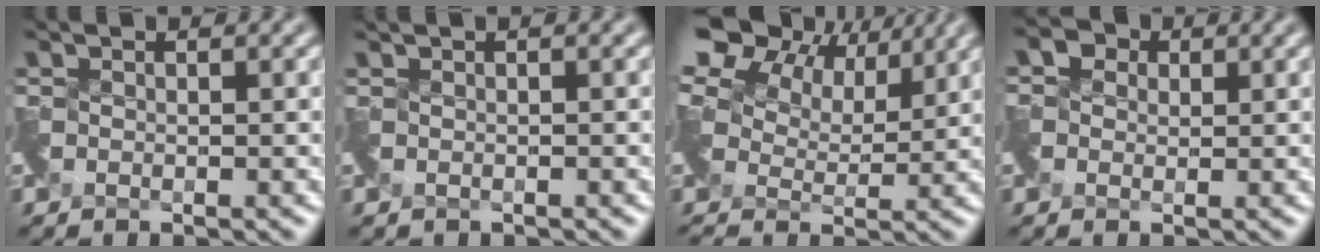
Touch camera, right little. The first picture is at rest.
{"total": 0.8, "force": [-0.1, 0.6, 0.6], "torque": [-0.012, -0.008, -0.003]}
{"total": 11.9, "force": [7.1, 6.5, 7.0], "torque": [-0.164, 0.038, 0.099]}
{"total": 1.7, "force": [-0.2, 1.7, -0.4], "torque": [0.005, 0.003, -0.003]}